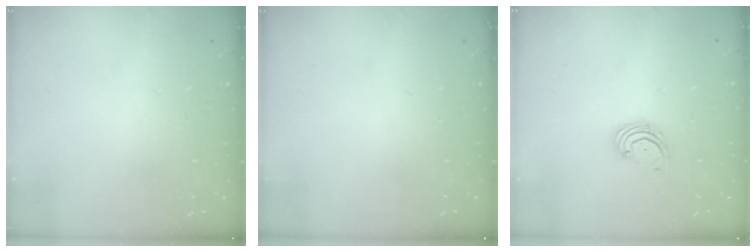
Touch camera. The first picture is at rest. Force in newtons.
{"total": 0.0}
{"total": 2.6, "press": 2.5, "slide": 0.6}